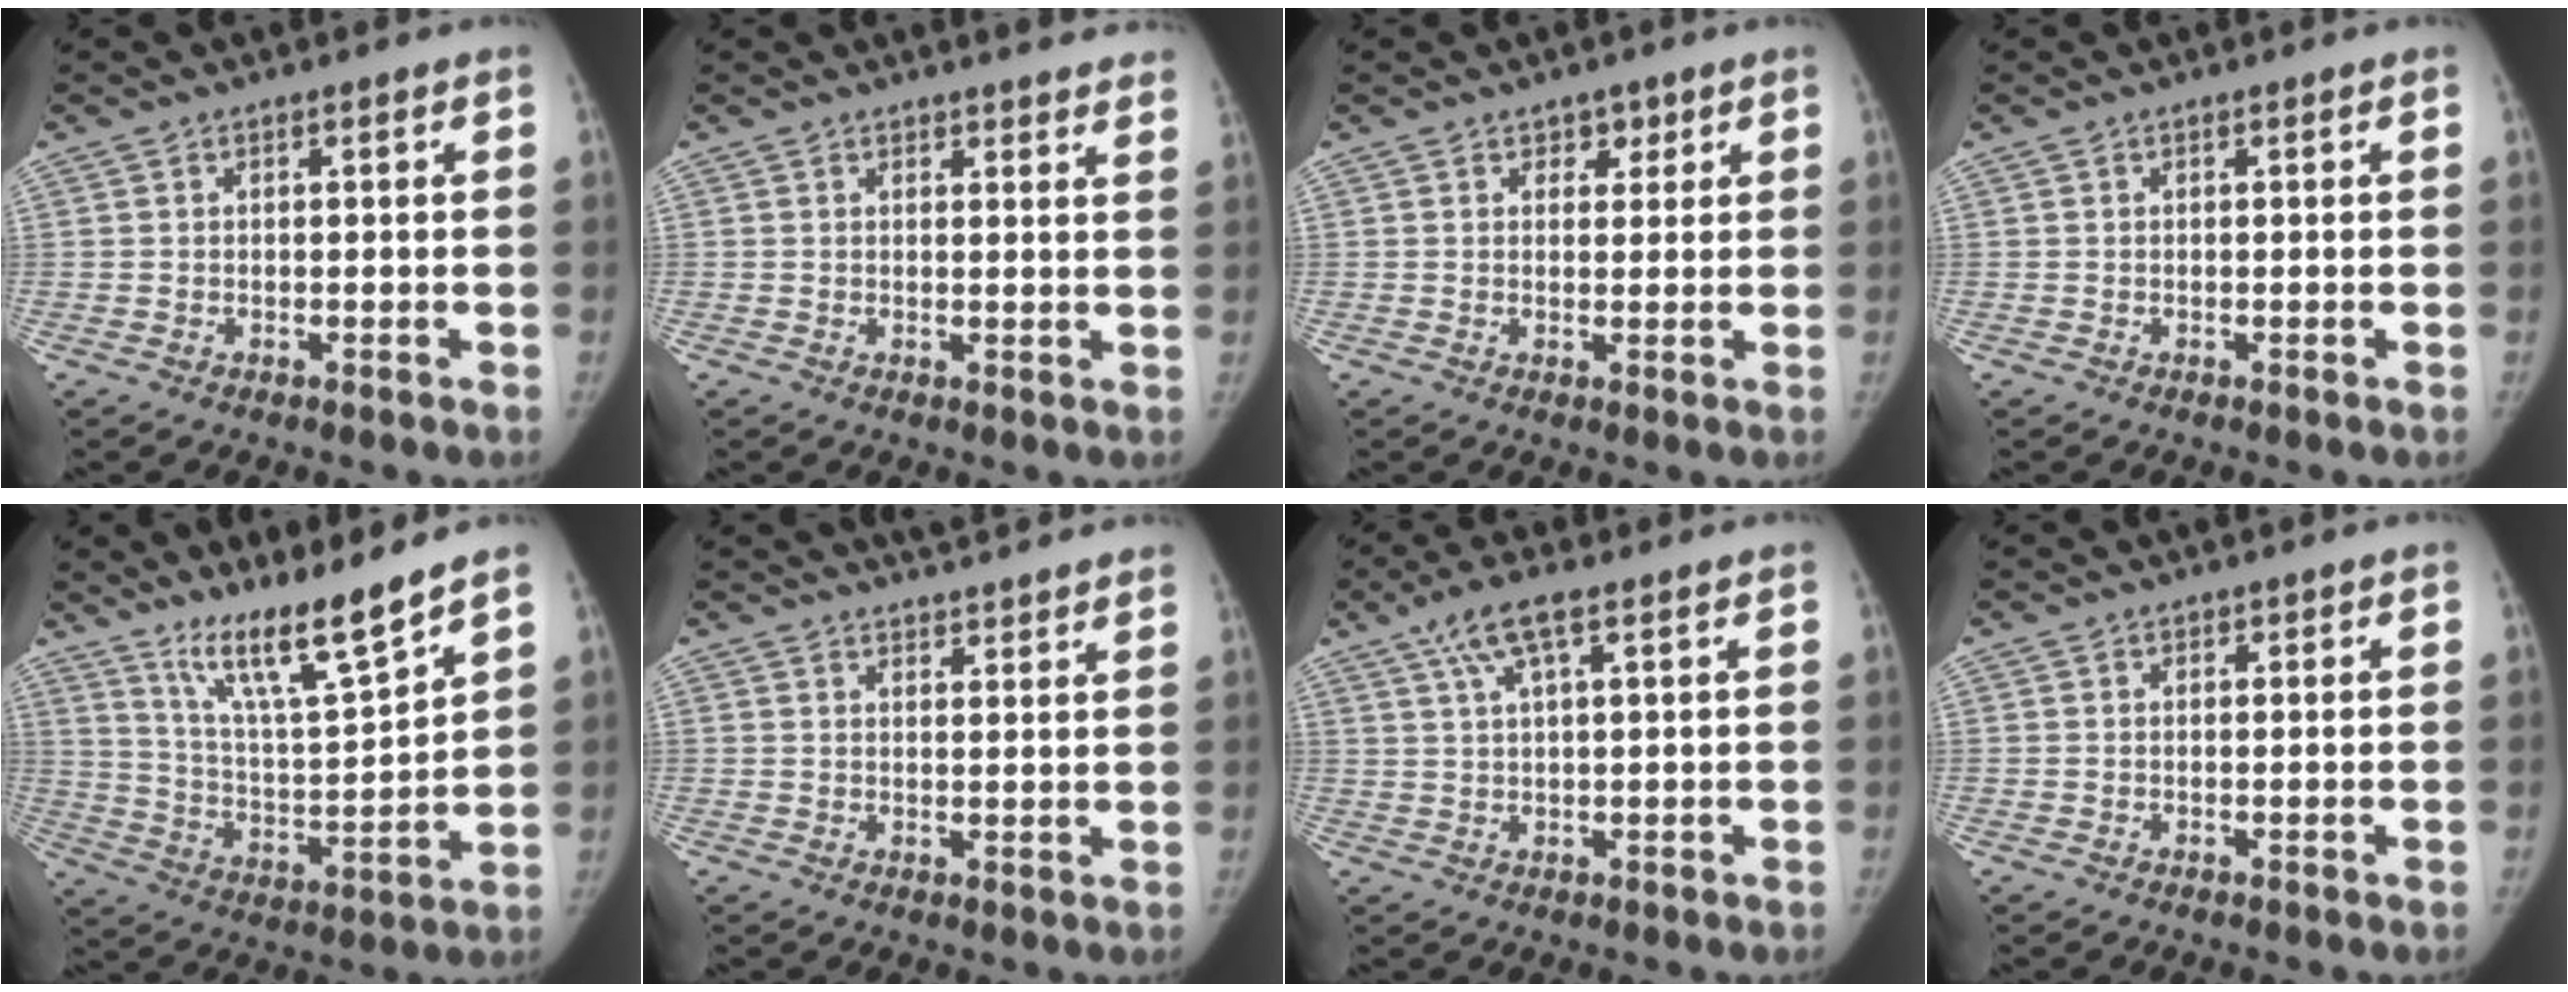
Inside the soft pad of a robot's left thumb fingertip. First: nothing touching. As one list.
[{"total": 8.2, "force": [7.2, 1.8, 3.5], "torque": [-0.015, -0.023, 0.074]}, {"total": 2.8, "force": [1.7, 2.0, 1.1], "torque": [0.009, -0.008, 0.023]}, {"total": 0.0}, {"total": 13.6, "force": [10.8, 0.9, 8.2], "torque": [-0.131, -0.077, 0.201]}, {"total": 8.4, "force": [7.6, 1.4, 3.3], "torque": [-0.035, -0.012, 0.100]}, {"total": 6.3, "force": [3.3, 1.4, 5.1], "torque": [-0.109, 0.006, 0.068]}, {"total": 0.5, "force": [0.3, 0.2, 0.3], "torque": [0.000, 0.000, 0.005]}]